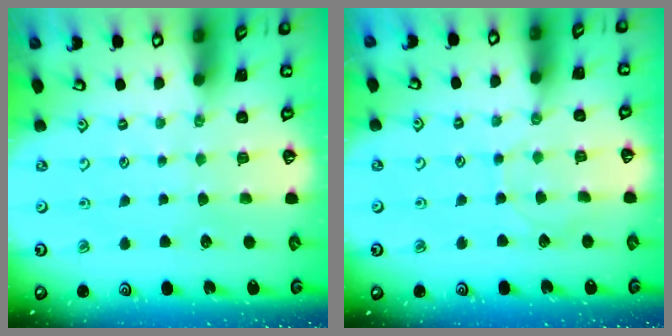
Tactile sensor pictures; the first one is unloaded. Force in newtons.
{"total": 4.3, "press": 4.3, "slide": 0.1}